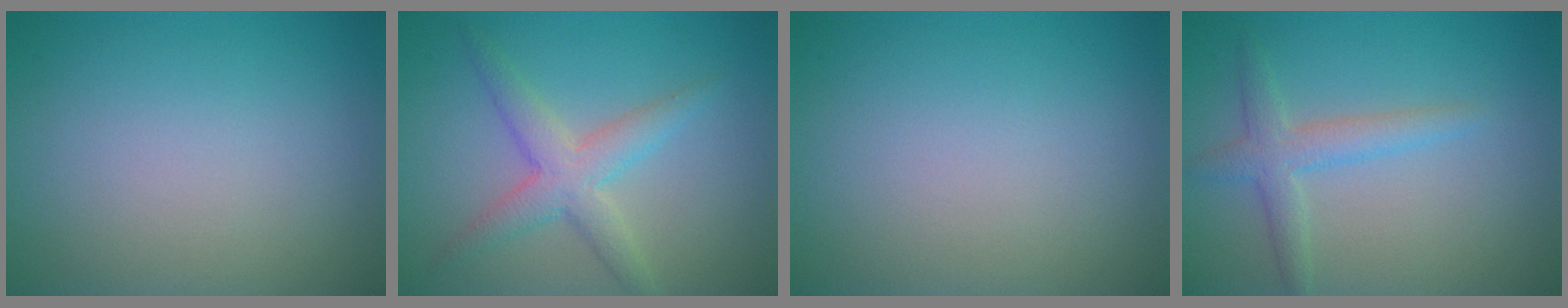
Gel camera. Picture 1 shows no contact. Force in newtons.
{"total": 3.6, "press": 3.6, "slide": 0.1}
{"total": 0.0}
{"total": 2.7, "press": 2.7, "slide": 0.1}